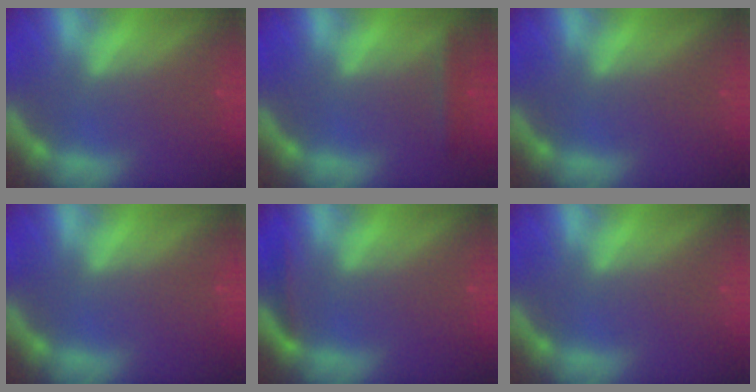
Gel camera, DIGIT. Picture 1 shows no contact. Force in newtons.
{"total": 1.9}
{"total": 0.0}
{"total": 0.0}
{"total": 1.4}
{"total": 0.0}